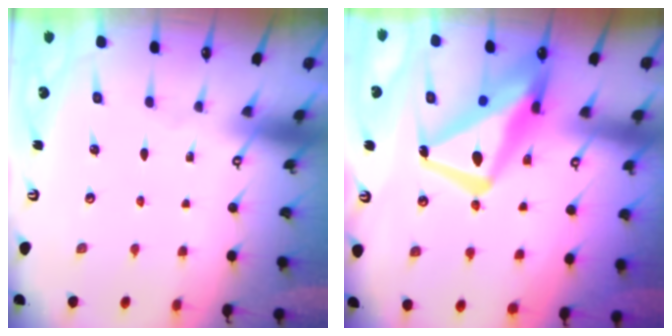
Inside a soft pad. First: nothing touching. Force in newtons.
{"total": 16.8, "press": 16.7, "slide": 1.9}